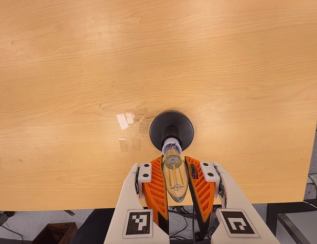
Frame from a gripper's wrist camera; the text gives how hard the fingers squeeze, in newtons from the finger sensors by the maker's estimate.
{"total": 18.9, "left": 20.8, "right": 16.9}